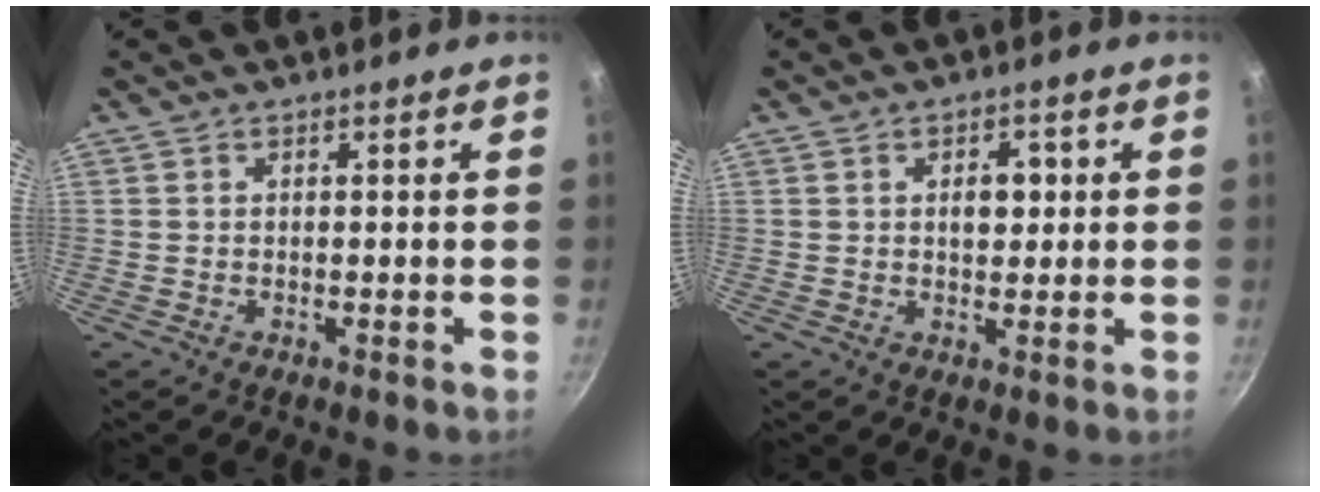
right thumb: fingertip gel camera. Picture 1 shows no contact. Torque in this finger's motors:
{"motor_torque": [0.63, 0.89, 0.89, 0.24, 0.00]}